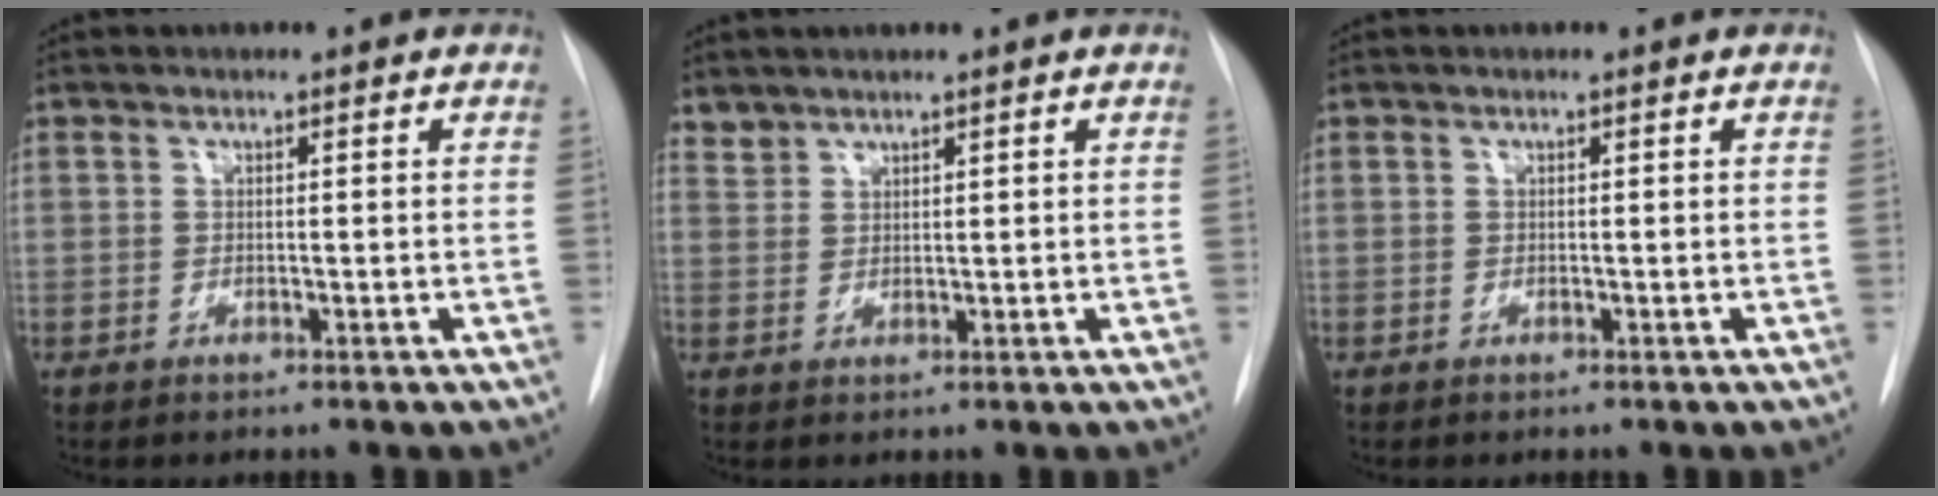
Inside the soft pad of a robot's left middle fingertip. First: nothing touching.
{"total": 1.9, "force": [1.7, 0.6, -0.3], "torque": [0.007, 0.008, 0.035]}
{"total": 0.0}